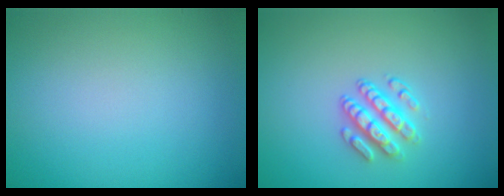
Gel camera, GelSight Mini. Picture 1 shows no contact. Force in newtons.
{"total": 2.9, "press": 2.4, "slide": 1.6}